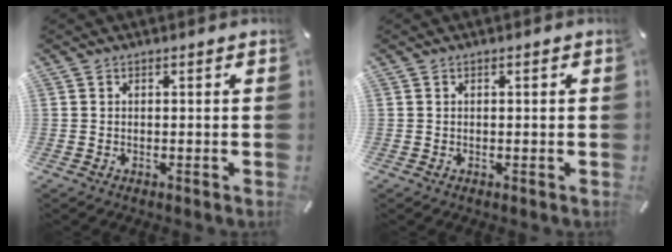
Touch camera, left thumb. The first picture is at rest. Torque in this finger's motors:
{"motor_torque": [-0.06, -0.13, 0.04, -0.08, 0.00]}